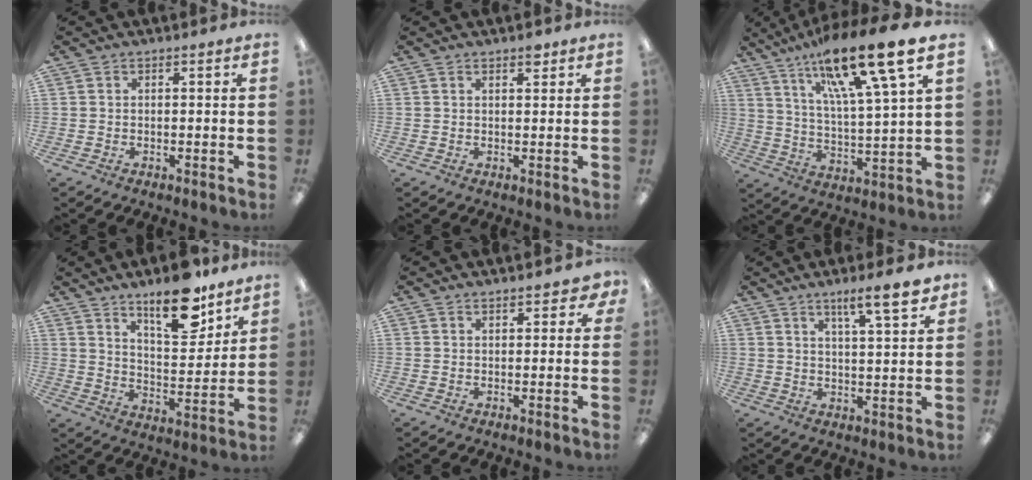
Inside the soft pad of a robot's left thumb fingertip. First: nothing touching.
{"total": 1.7, "force": [1.4, 0.6, 0.9], "torque": [-0.011, -0.004, 0.023]}
{"total": 19.7, "force": [14.2, 3.0, 13.4], "torque": [-0.223, -0.087, 0.224]}
{"total": 15.8, "force": [11.7, 5.7, 9.0], "torque": [-0.125, -0.072, 0.196]}
{"total": 2.9, "force": [1.8, 1.5, 1.8], "torque": [-0.021, -0.002, 0.029]}
{"total": 8.6, "force": [6.1, 1.5, 5.8], "torque": [-0.080, -0.038, 0.096]}